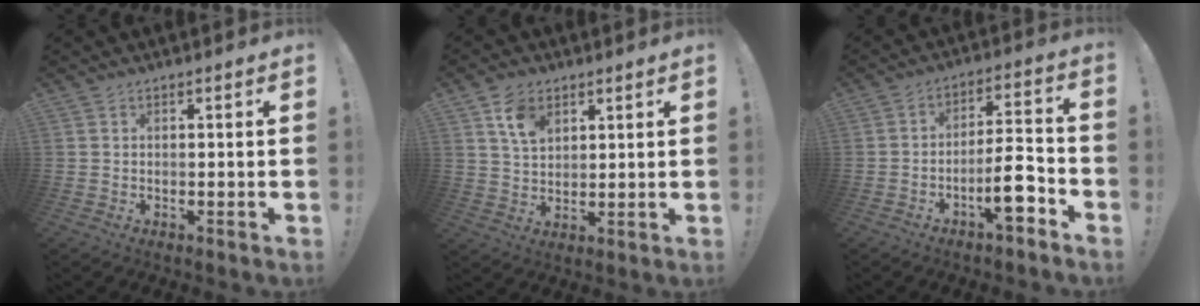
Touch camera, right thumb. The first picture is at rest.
{"total": 7.9, "force": [4.4, 5.2, 4.0], "torque": [-0.063, -0.014, 0.082]}
{"total": 10.7, "force": [-5.6, 3.0, 8.6], "torque": [-0.128, 0.032, -0.097]}